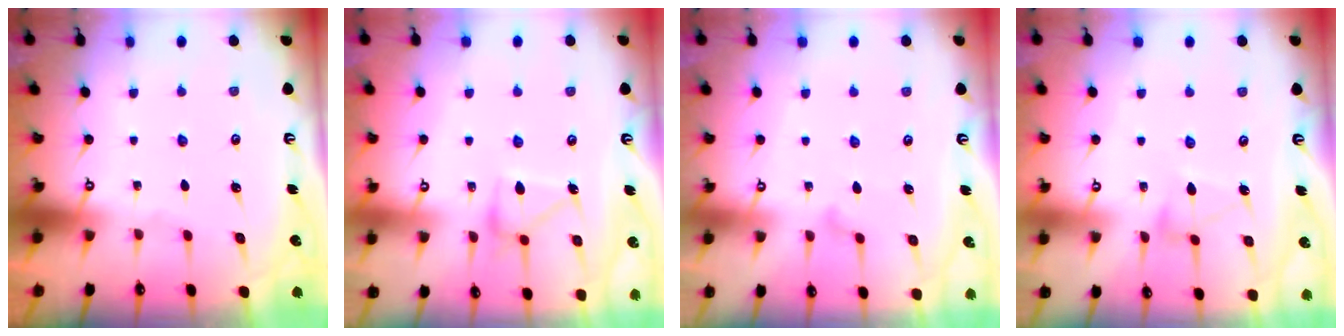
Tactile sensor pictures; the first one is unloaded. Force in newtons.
{"total": 14.6, "press": 14.6, "slide": 0.8}
{"total": 8.0, "press": 8.0, "slide": 0.4}
{"total": 5.0, "press": 4.9, "slide": 0.1}